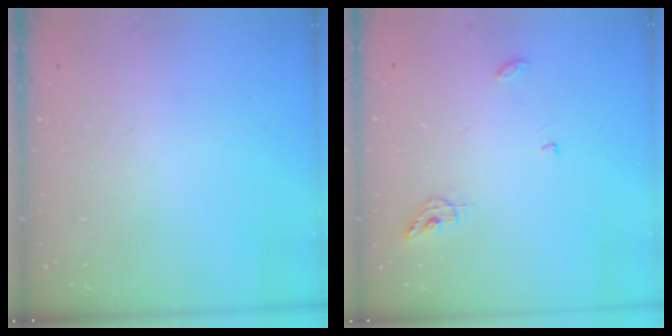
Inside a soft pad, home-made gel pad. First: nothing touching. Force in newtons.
{"total": 6.4, "press": 6.4, "slide": 0.1}